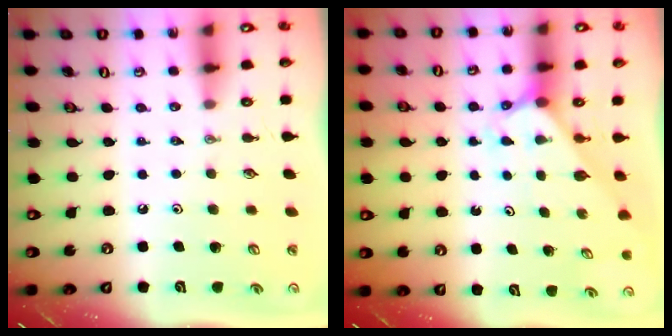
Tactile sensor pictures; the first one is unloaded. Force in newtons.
{"total": 2.8, "press": 2.8, "slide": 0.2}